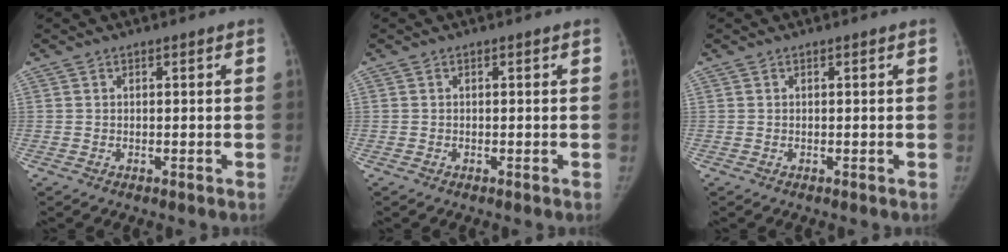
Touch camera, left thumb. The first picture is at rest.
{"total": 0.0}
{"total": 0.0}